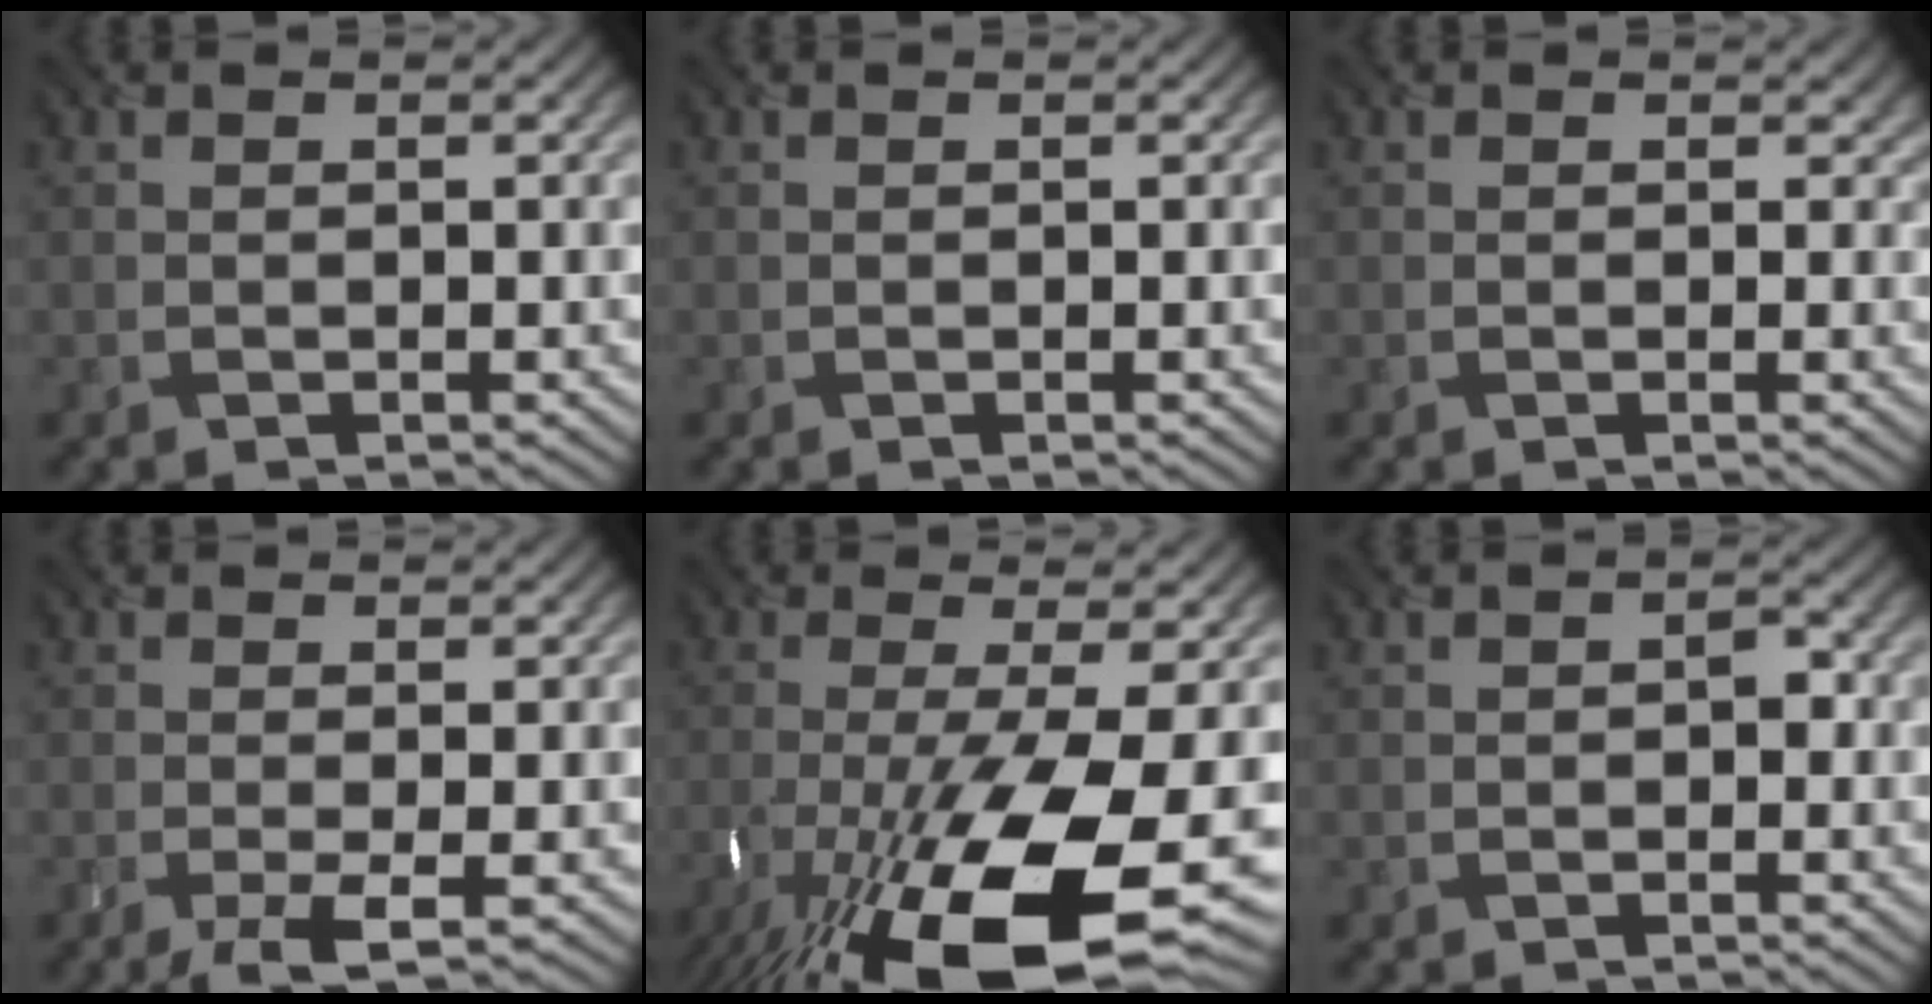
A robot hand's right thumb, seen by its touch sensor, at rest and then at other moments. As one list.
[{"total": 0.0}, {"total": 1.0, "force": [0.2, 1.0, 0.2], "torque": [-0.003, -0.006, 0.005]}, {"total": 3.2, "force": [-1.7, 0.7, 2.6], "torque": [-0.052, -0.003, -0.033]}, {"total": 18.3, "force": [-8.3, 5.2, 15.4], "torque": [-0.290, -0.045, -0.135]}, {"total": 1.1, "force": [-0.6, 0.8, 0.4], "torque": [-0.009, -0.007, -0.007]}]